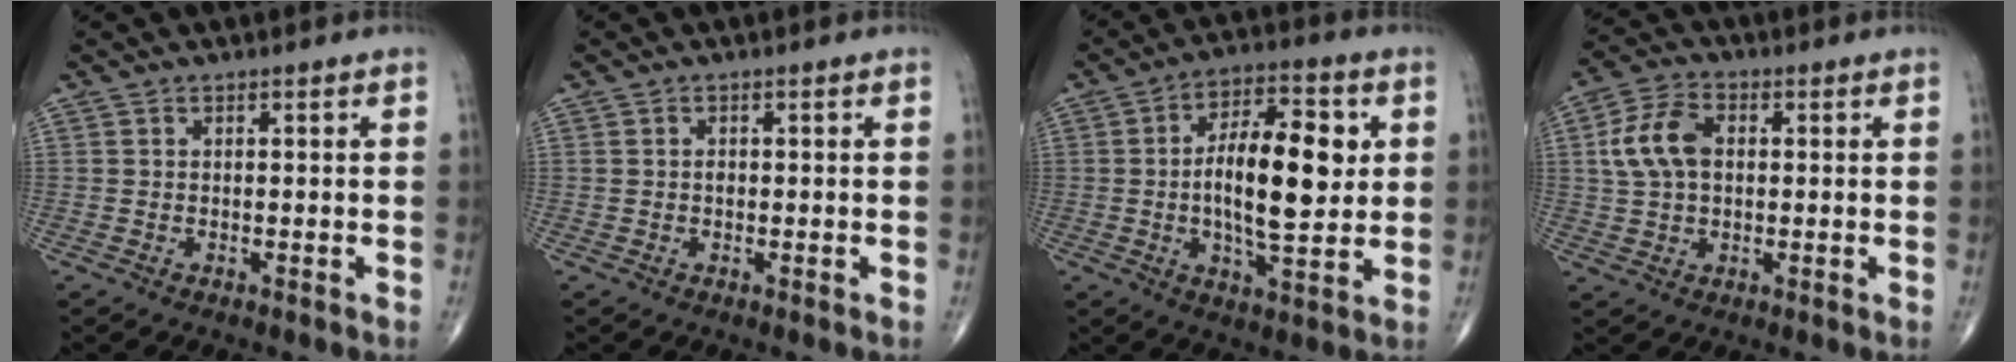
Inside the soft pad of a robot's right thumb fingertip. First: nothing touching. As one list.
[{"total": 1.8, "force": [-0.2, 1.1, 1.3], "torque": [-0.020, 0.003, -0.005]}, {"total": 15.9, "force": [1.4, 6.5, 14.4], "torque": [-0.220, 0.003, 0.021]}, {"total": 9.0, "force": [1.2, 5.8, 6.8], "torque": [-0.134, 0.018, 0.022]}]